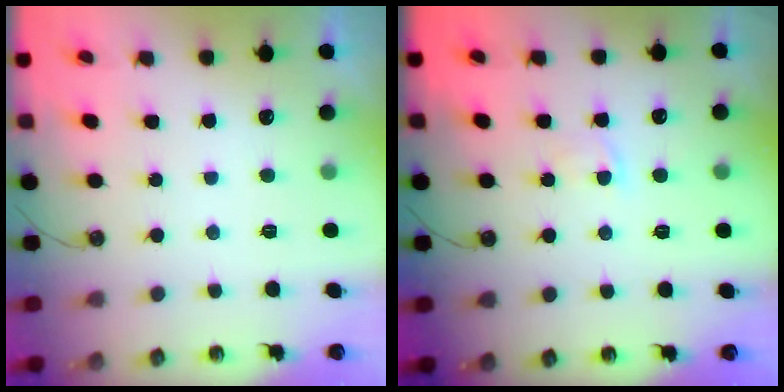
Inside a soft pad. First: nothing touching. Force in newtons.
{"total": 1.5, "press": 1.4, "slide": 0.3}